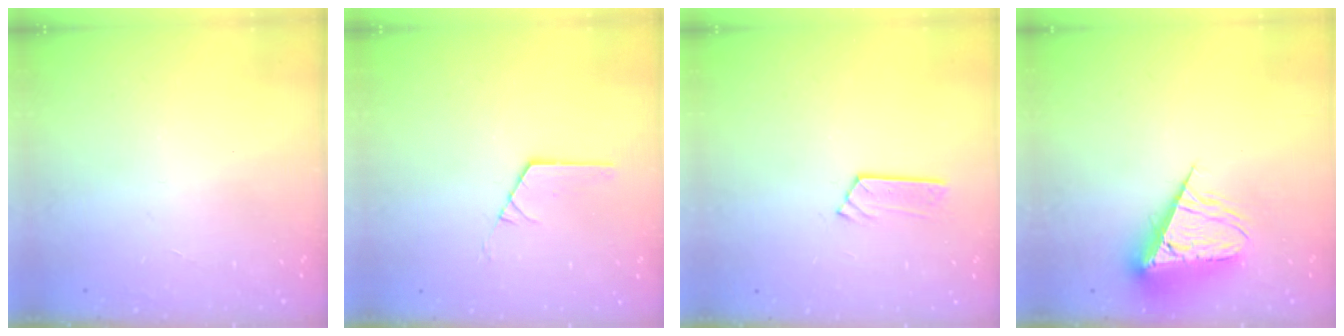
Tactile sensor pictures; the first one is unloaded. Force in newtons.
{"total": 1.3, "press": 1.3, "slide": 0.1}
{"total": 3.5, "press": 3.5, "slide": 0.1}
{"total": 9.9, "press": 9.8, "slide": 0.7}